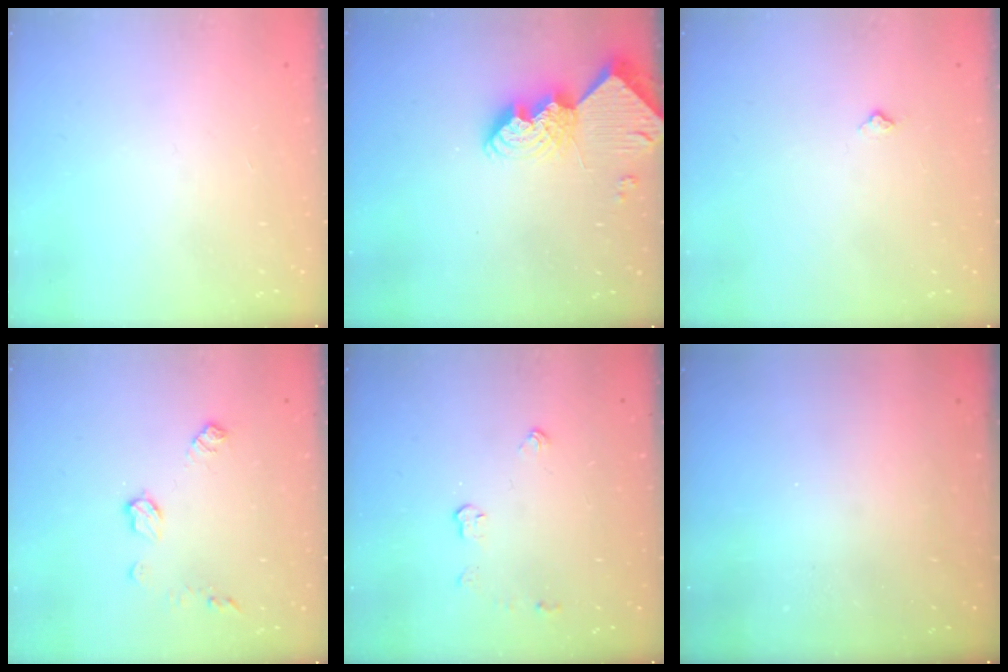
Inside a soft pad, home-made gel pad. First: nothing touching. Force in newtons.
{"total": 9.5, "press": 9.5, "slide": 0.8}
{"total": 3.1, "press": 3.1, "slide": 0.4}
{"total": 7.1, "press": 7.1, "slide": 0.3}
{"total": 4.3, "press": 4.2, "slide": 0.7}
{"total": 0.0}